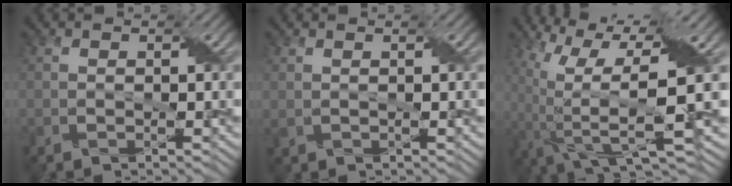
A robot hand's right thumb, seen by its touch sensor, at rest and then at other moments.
{"total": 0.7, "force": [0.5, 0.2, 0.5], "torque": [-0.016, 0.002, 0.012]}
{"total": 14.0, "force": [1.0, 3.3, 13.6], "torque": [-0.269, -0.012, 0.039]}